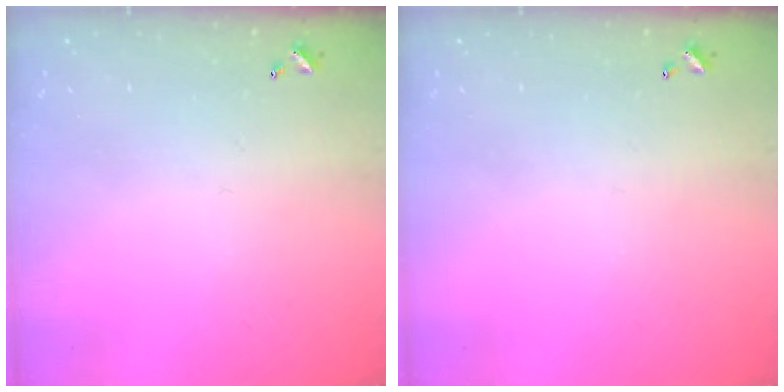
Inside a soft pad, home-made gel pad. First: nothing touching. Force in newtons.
{"total": 0.0}